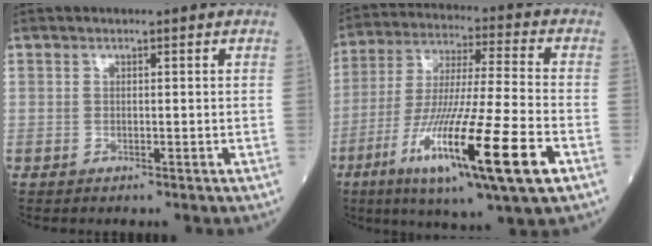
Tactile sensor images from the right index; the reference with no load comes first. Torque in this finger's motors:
{"motor_torque": [1.94, -0.20, 0.92, 0.21]}